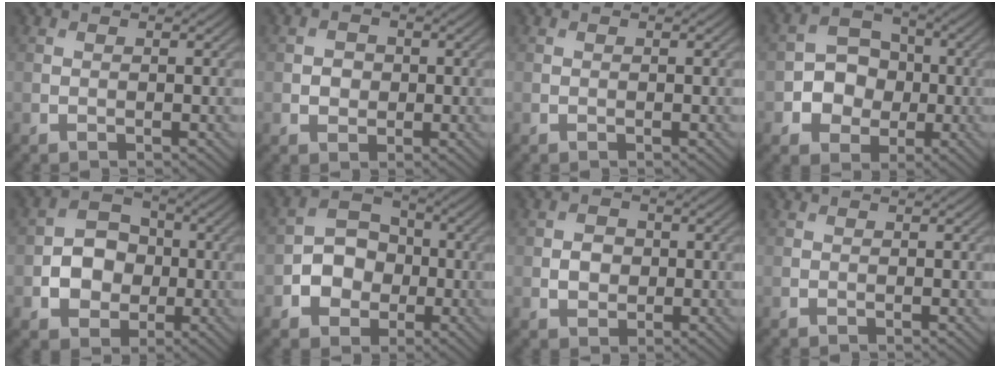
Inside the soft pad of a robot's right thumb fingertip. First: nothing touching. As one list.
[{"total": 1.9, "force": [-0.1, 1.7, 0.8], "torque": [-0.013, -0.003, -0.007]}, {"total": 0.0}, {"total": 6.2, "force": [-1.1, 5.3, 2.9], "torque": [-0.043, 0.004, -0.040]}, {"total": 6.7, "force": [-1.0, 5.5, 3.7], "torque": [-0.069, 0.004, -0.031]}, {"total": 6.3, "force": [-1.7, 5.1, 3.2], "torque": [-0.058, 0.005, -0.044]}, {"total": 2.6, "force": [-0.2, 2.1, 1.4], "torque": [-0.027, -0.002, -0.007]}, {"total": 0.0}]